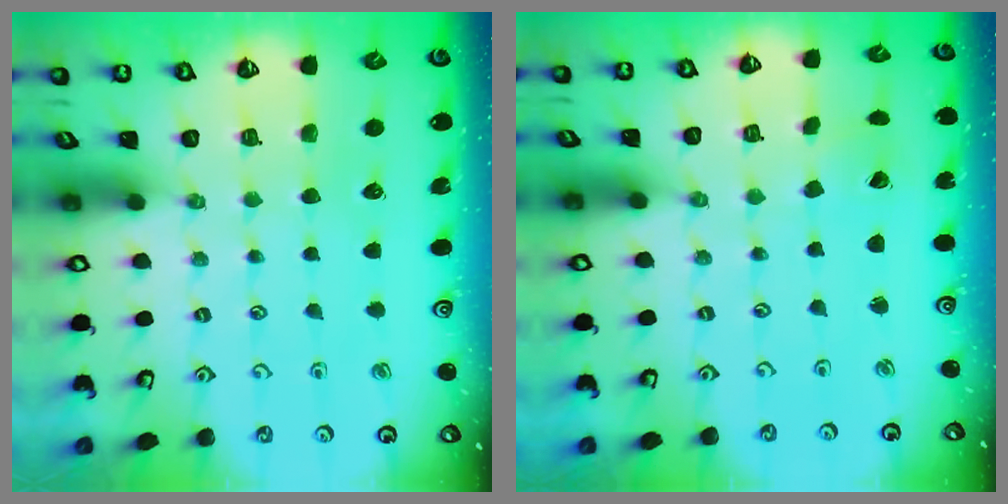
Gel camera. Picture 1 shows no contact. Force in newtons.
{"total": 1.6, "press": 1.6, "slide": 0.1}